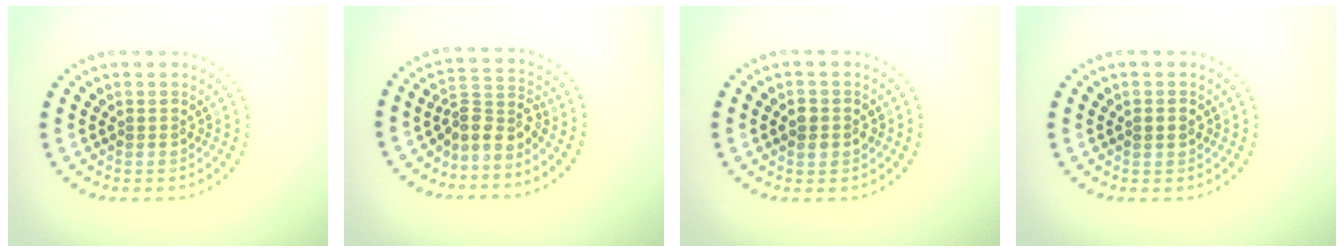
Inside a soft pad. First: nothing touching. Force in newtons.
{"total": 3.0, "press": 2.1, "slide": 2.1}
{"total": 1.8, "press": 1.8, "slide": 0.2}
{"total": 1.5, "press": 1.5, "slide": 0.2}